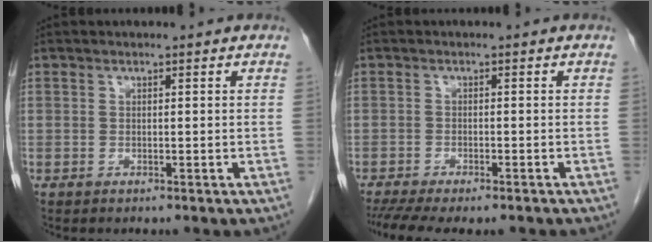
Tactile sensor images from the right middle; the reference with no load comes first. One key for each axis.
{"total": 9.6, "fx": -7.8, "fy": 2.4, "fz": 5.0, "tx": -0.080, "ty": -0.004, "tz": -0.116}